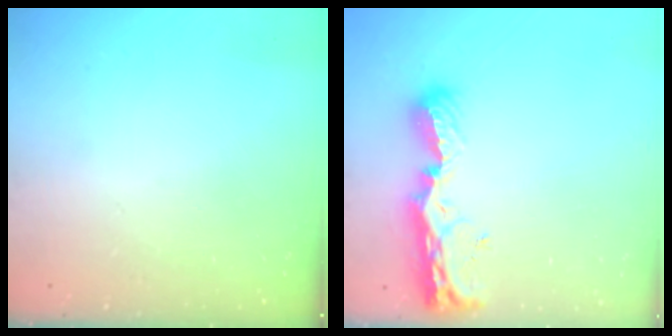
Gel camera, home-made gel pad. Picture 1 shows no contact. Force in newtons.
{"total": 10.3, "press": 10.2, "slide": 1.2}